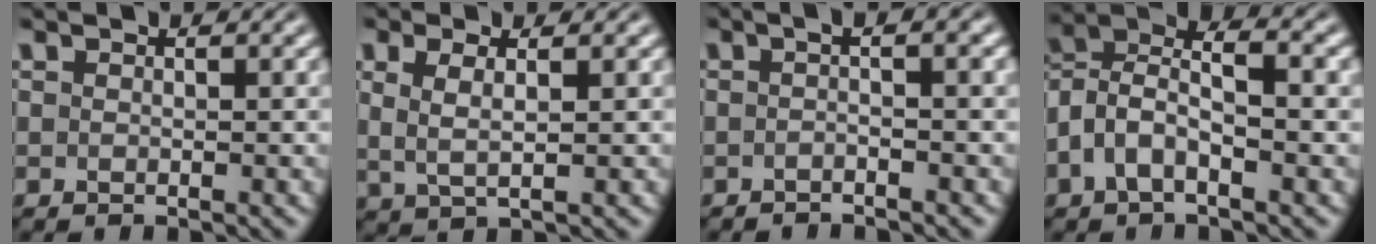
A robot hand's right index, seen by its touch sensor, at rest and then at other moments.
{"total": 3.2, "force": [0.8, 1.6, 2.7], "torque": [-0.058, -0.004, 0.019]}
{"total": 2.3, "force": [-0.8, -0.7, 2.0], "torque": [-0.020, 0.014, -0.022]}
{"total": 7.9, "force": [1.3, 5.6, 5.5], "torque": [-0.117, -0.006, 0.014]}